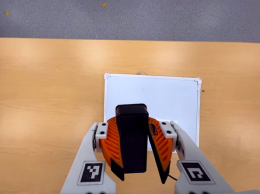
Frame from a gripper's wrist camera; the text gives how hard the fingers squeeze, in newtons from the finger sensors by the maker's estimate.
{"total": 10.6, "left": 10.4, "right": 10.8}